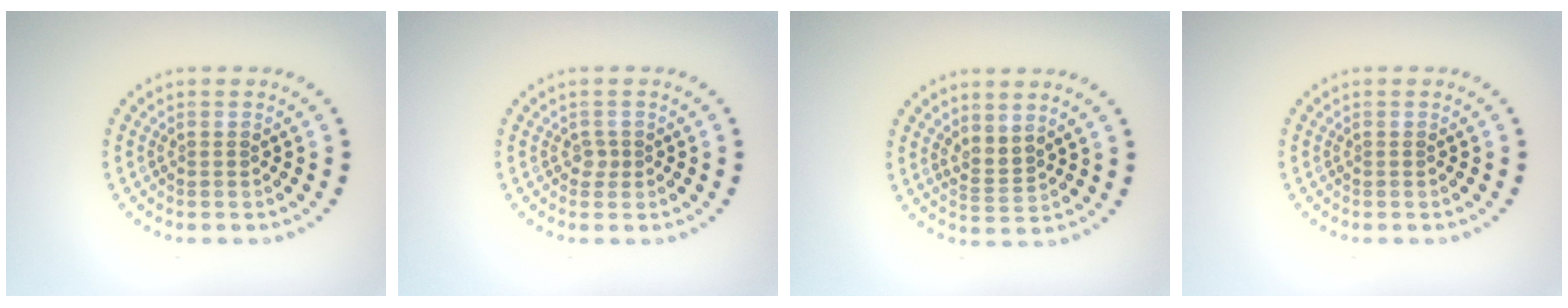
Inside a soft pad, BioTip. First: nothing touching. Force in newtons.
{"total": 0.9, "press": 0.7, "slide": 0.6}
{"total": 2.1, "press": 1.6, "slide": 1.3}
{"total": 0.0}